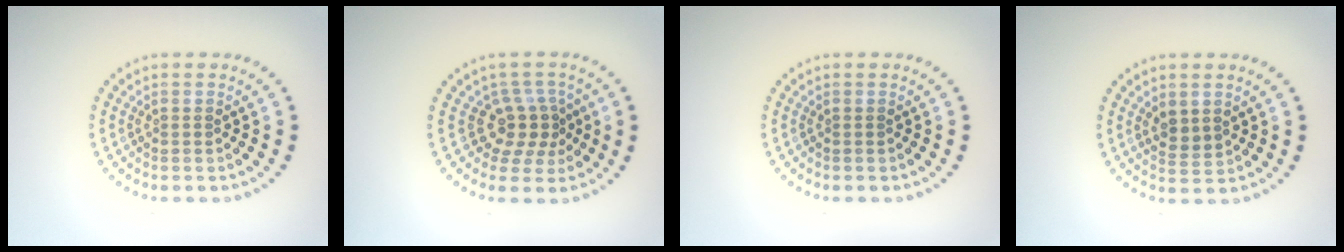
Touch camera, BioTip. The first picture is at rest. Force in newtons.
{"total": 3.2, "press": 2.4, "slide": 2.1}
{"total": 0.0}
{"total": 1.9, "press": 1.7, "slide": 0.9}